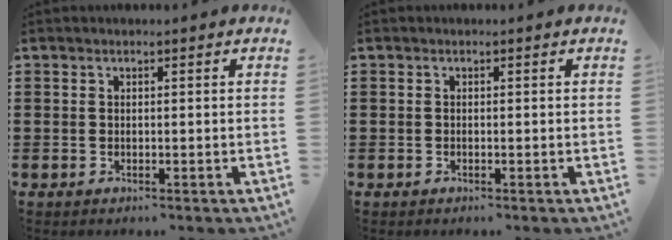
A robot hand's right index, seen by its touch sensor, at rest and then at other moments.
{"total": 0.0}